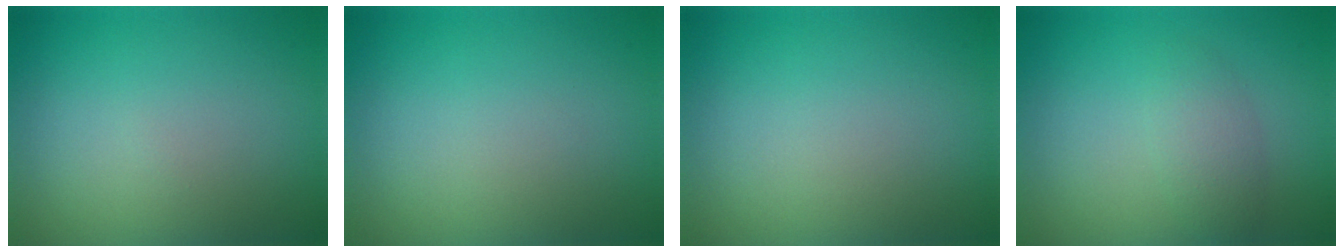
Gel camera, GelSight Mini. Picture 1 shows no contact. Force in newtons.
{"total": 0.0}
{"total": 0.0}
{"total": 2.2, "press": 2.2, "slide": 0.1}